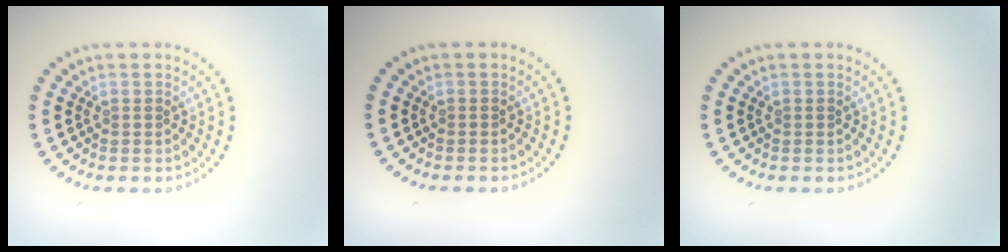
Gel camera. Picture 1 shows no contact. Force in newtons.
{"total": 0.0}
{"total": 0.0}